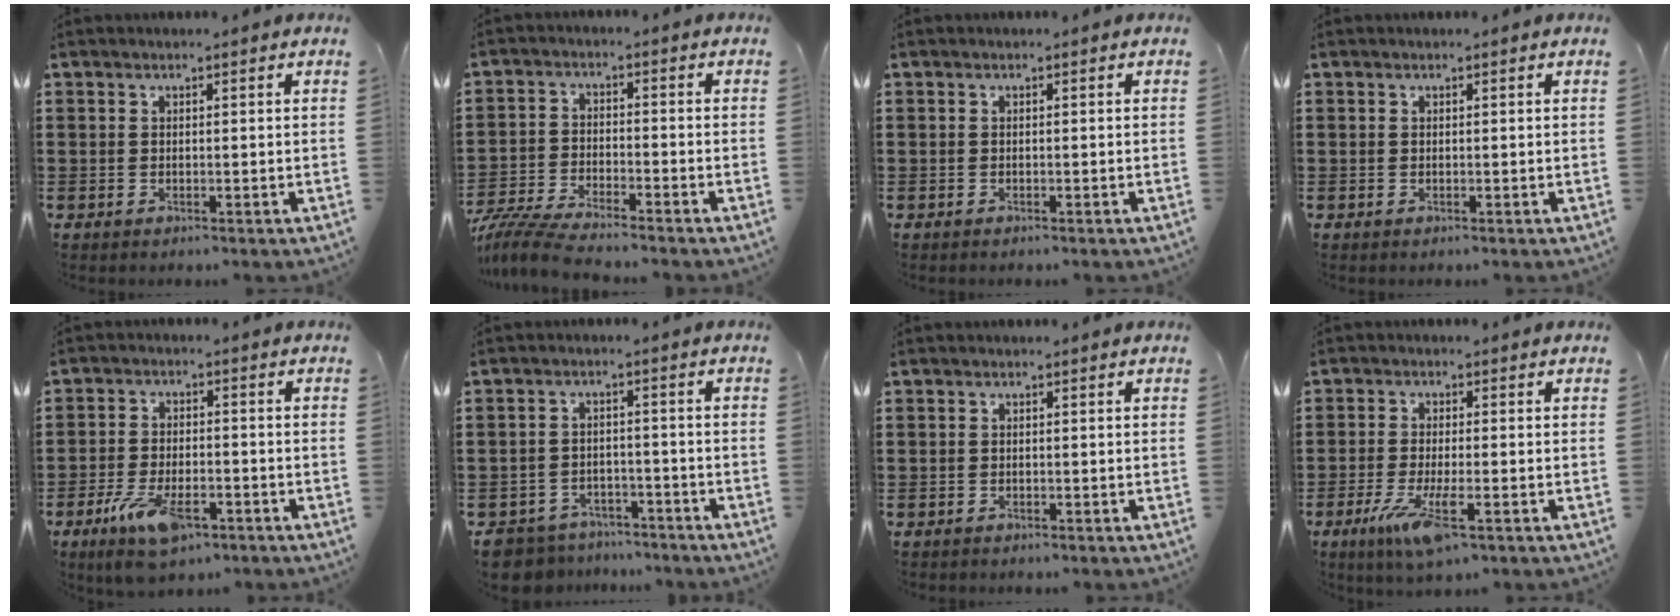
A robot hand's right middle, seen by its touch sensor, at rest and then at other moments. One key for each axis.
{"total": 5.7, "fx": -5.5, "fy": 0.4, "fz": 1.6, "tx": -0.045, "ty": -0.004, "tz": -0.109}
{"total": 0.0}
{"total": 0.0}
{"total": 7.8, "fx": -4.3, "fy": 3.1, "fz": 5.8, "tx": -0.121, "ty": -0.005, "tz": -0.077}
{"total": 4.8, "fx": -4.7, "fy": 1.0, "fz": 0.0, "tx": -0.016, "ty": 0.006, "tz": -0.102}
{"total": 0.6, "fx": -0.5, "fy": 0.3, "fz": -0.1, "tx": 0.000, "ty": 0.001, "tz": -0.011}
{"total": 6.5, "fx": -2.8, "fy": 1.2, "fz": 5.8, "tx": -0.125, "ty": -0.020, "tz": -0.050}